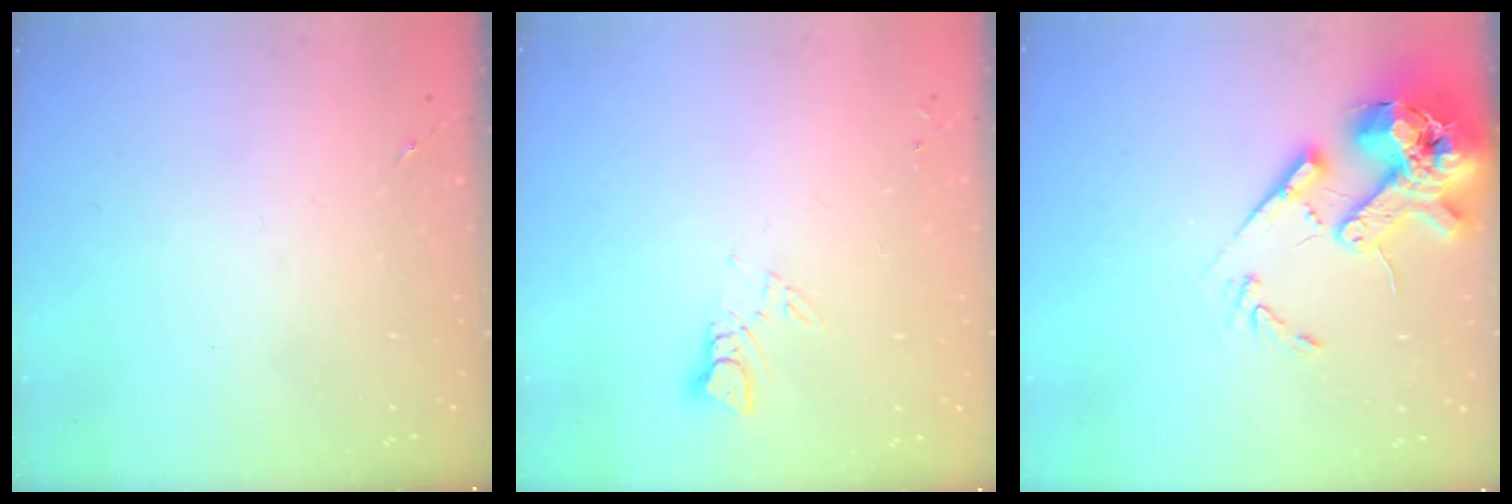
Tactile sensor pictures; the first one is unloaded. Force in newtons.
{"total": 3.1, "press": 3.0, "slide": 0.3}
{"total": 18.0, "press": 17.8, "slide": 2.5}